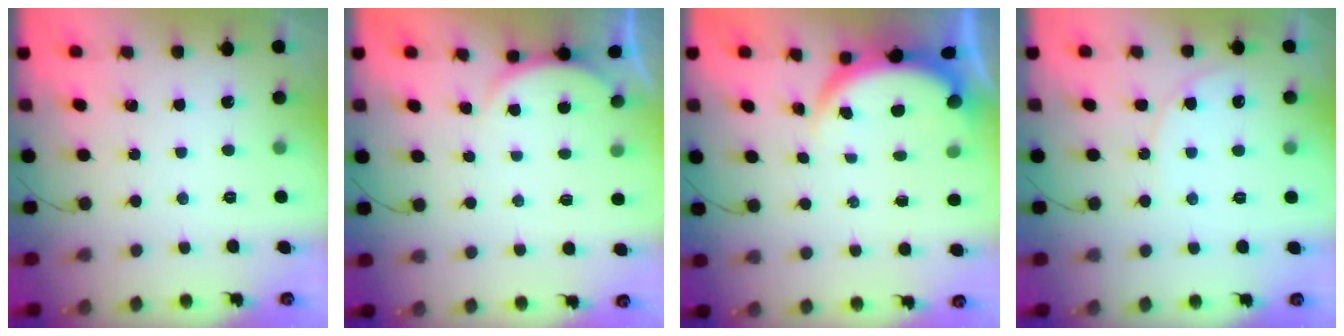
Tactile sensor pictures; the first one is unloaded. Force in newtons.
{"total": 2.2, "press": 2.1, "slide": 0.5}
{"total": 3.8, "press": 3.8, "slide": 0.6}
{"total": 9.1, "press": 9.1, "slide": 0.3}